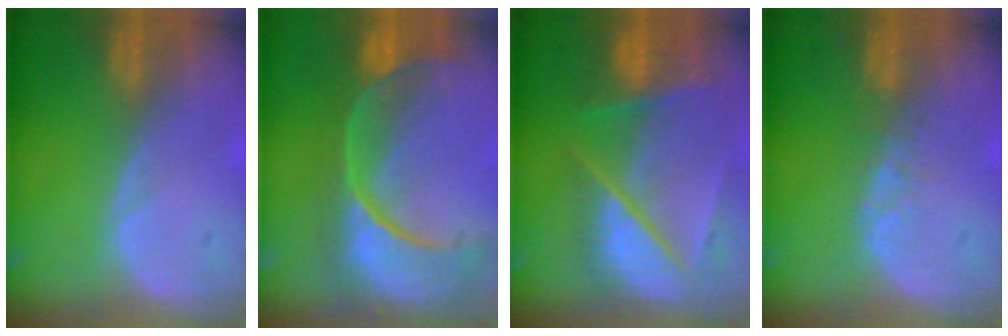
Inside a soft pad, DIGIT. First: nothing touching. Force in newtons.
{"total": 13.9, "press": 11.0, "slide": 8.4}
{"total": 9.8, "press": 8.4, "slide": 4.9}
{"total": 1.4, "press": 1.4, "slide": 0.2}